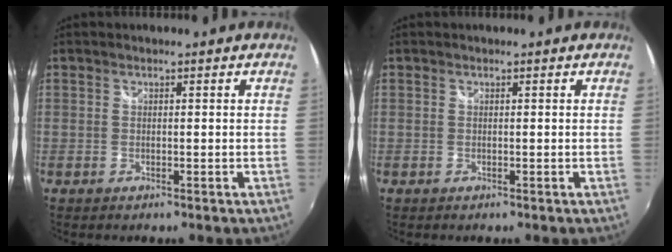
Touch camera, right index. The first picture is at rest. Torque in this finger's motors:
{"motor_torque": [0.37, 0.33, 0.03, 0.01]}